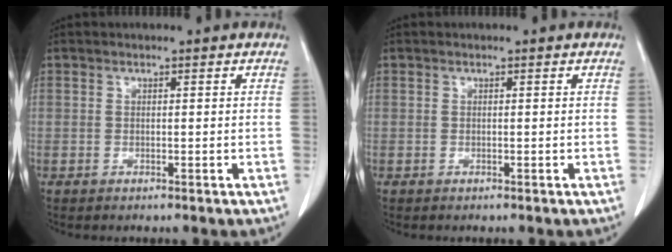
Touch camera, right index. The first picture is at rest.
{"total": 0.0}